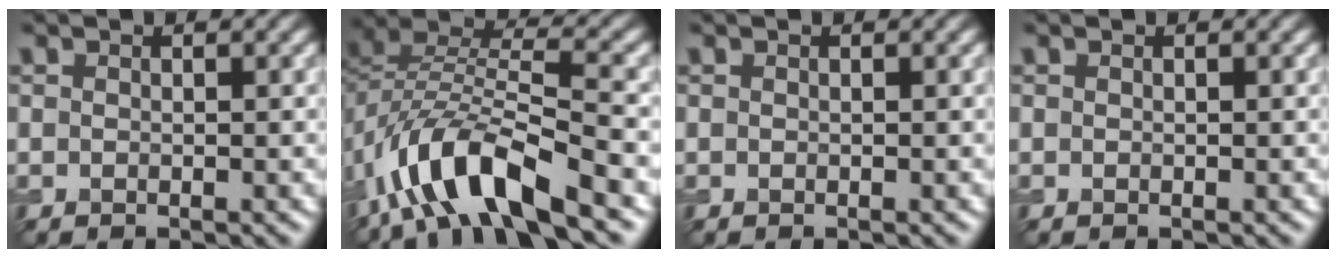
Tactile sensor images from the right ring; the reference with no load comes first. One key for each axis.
{"total": 9.8, "fx": -6.0, "fy": 3.4, "fz": 7.0, "tx": -0.129, "ty": 0.008, "tz": -0.118}
{"total": 0.0}
{"total": 0.0}